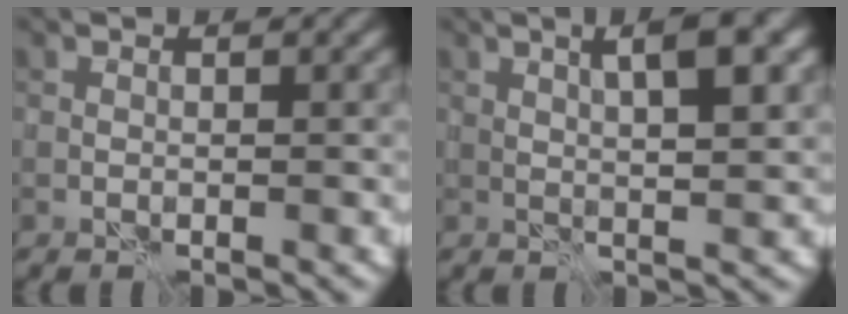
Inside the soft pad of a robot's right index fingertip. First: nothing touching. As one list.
[{"total": 4.4, "force": [1.7, 0.9, 4.0], "torque": [-0.061, 0.006, 0.027]}]